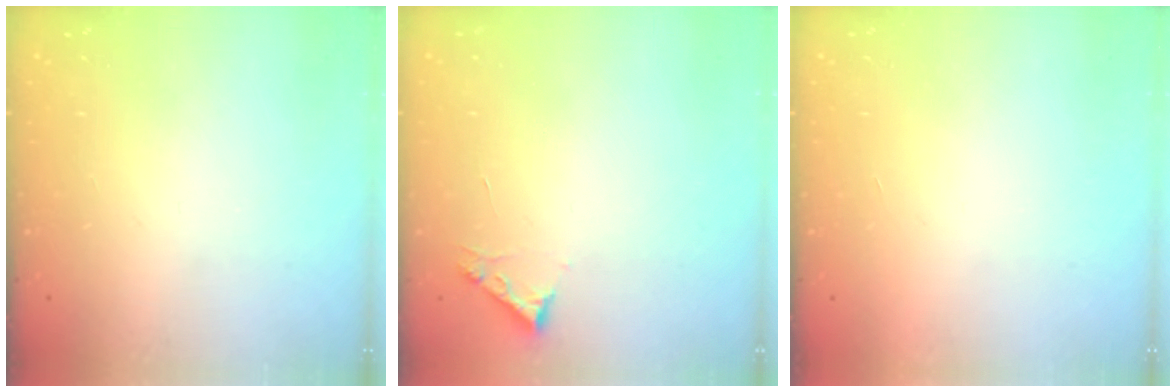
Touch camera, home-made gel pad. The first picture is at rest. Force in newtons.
{"total": 2.7, "press": 2.7, "slide": 0.3}
{"total": 1.7, "press": 1.7, "slide": 0.1}